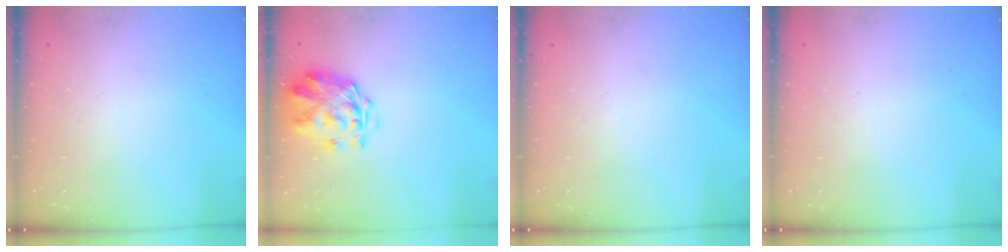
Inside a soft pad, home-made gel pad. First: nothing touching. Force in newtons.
{"total": 3.3, "press": 3.0, "slide": 1.5}
{"total": 0.0}
{"total": 0.0}